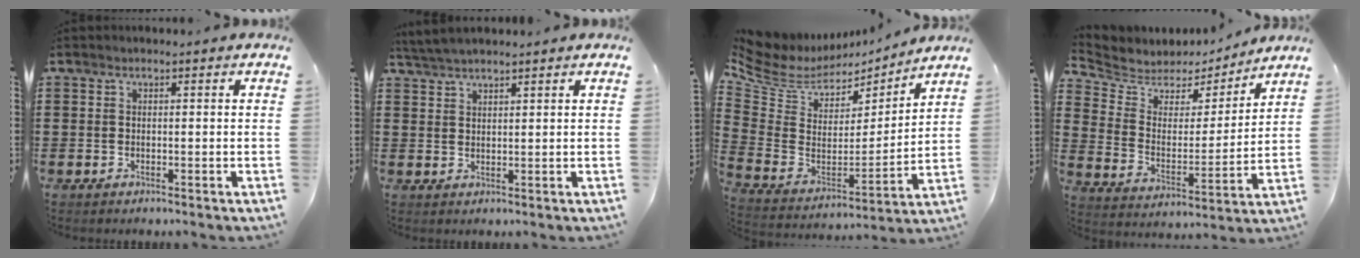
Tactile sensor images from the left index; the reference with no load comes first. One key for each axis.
{"total": 2.7, "fx": 2.6, "fy": 0.0, "fz": 0.7, "tx": -0.019, "ty": 0.000, "tz": 0.052}
{"total": 7.3, "fx": 4.9, "fy": 4.7, "fz": 2.6, "tx": -0.093, "ty": -0.035, "tz": 0.086}
{"total": 5.3, "fx": 4.8, "fy": 2.4, "fz": 0.1, "tx": -0.043, "ty": -0.035, "tz": 0.080}